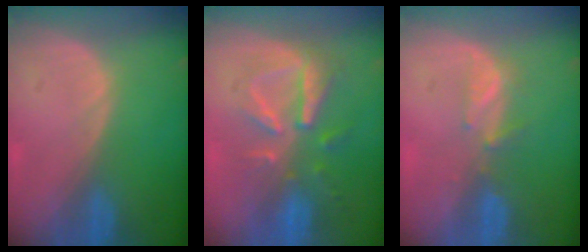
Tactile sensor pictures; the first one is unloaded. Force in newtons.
{"total": 8.0, "press": 7.7, "slide": 2.4}
{"total": 2.7, "press": 2.6, "slide": 0.8}